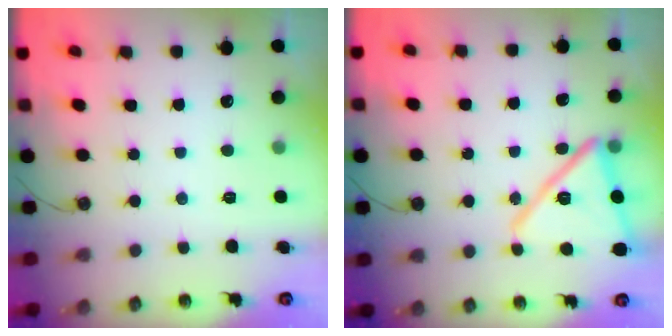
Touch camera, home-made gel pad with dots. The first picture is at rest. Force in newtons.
{"total": 16.9, "press": 16.9, "slide": 1.1}